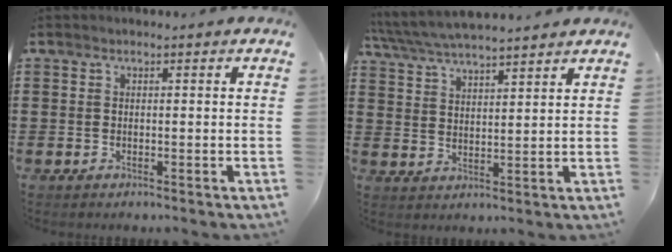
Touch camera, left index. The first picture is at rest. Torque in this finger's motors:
{"motor_torque": [1.66, -0.48, -0.36, 0.01]}